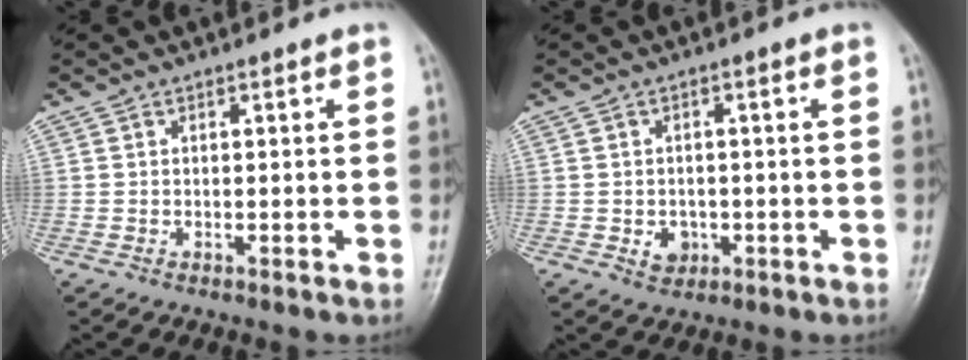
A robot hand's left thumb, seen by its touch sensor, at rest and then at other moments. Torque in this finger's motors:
{"motor_torque": [-0.14, 0.07, 0.21, -0.08, 0.00]}